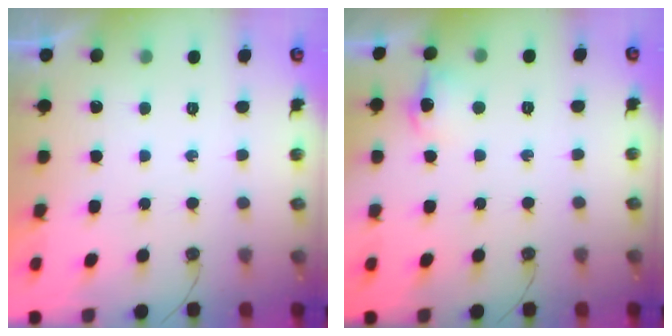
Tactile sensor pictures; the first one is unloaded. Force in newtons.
{"total": 8.0, "press": 8.0, "slide": 0.8}